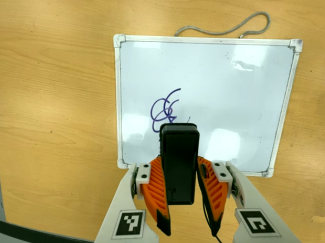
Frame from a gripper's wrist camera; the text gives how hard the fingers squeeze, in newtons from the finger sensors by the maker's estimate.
{"total": 5.8, "left": 4.1, "right": 7.4}